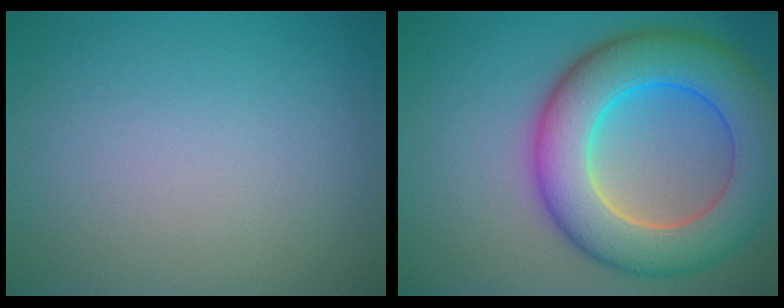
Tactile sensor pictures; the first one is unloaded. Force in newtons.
{"total": 10.8, "press": 10.8, "slide": 0.5}